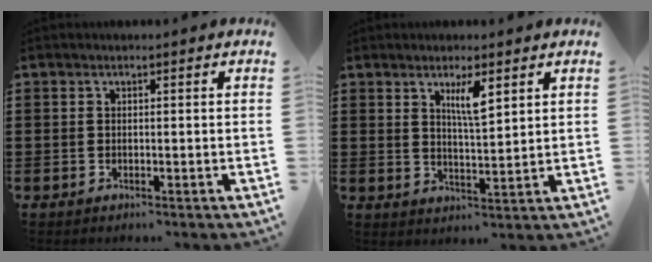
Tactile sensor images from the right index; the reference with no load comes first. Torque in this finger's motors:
{"motor_torque": [0.41, 0.02, 0.34, 0.09]}